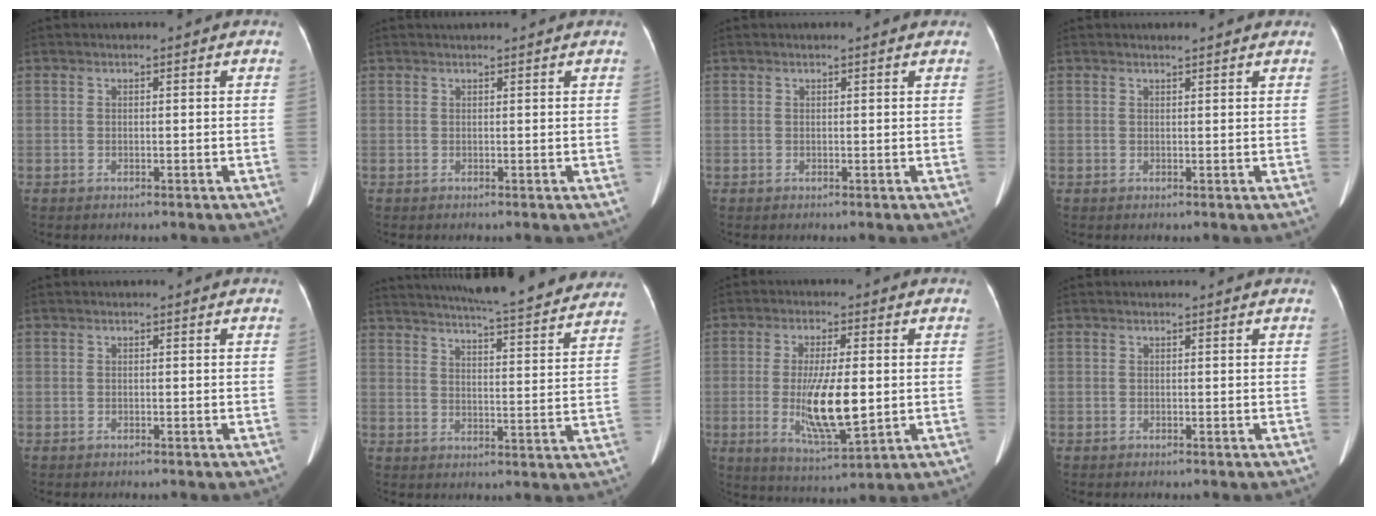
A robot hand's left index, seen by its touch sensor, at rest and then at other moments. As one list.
[{"total": 2.6, "force": [2.5, 0.0, 0.8], "torque": [-0.009, 0.026, 0.037]}, {"total": 2.4, "force": [2.1, 0.2, 1.1], "torque": [-0.018, 0.011, 0.019]}, {"total": 2.4, "force": [2.1, 0.3, 1.0], "torque": [-0.018, 0.010, 0.025]}, {"total": 0.0}, {"total": 26.0, "force": [23.4, 2.7, 11.0], "torque": [-0.175, -0.031, 0.291]}, {"total": 10.5, "force": [-1.0, 2.2, 10.2], "torque": [-0.198, -0.023, -0.012]}, {"total": 0.6, "force": [0.6, 0.2, 0.1], "torque": [-0.010, 0.015, 0.008]}]